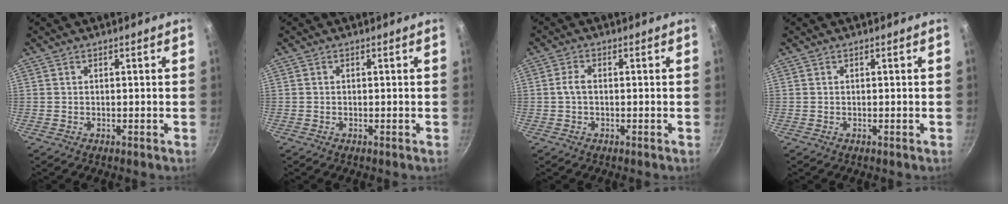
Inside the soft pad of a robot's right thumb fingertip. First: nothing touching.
{"total": 0.0}
{"total": 2.4, "force": [-0.2, 1.4, 2.0], "torque": [-0.040, 0.005, -0.008]}
{"total": 0.0}